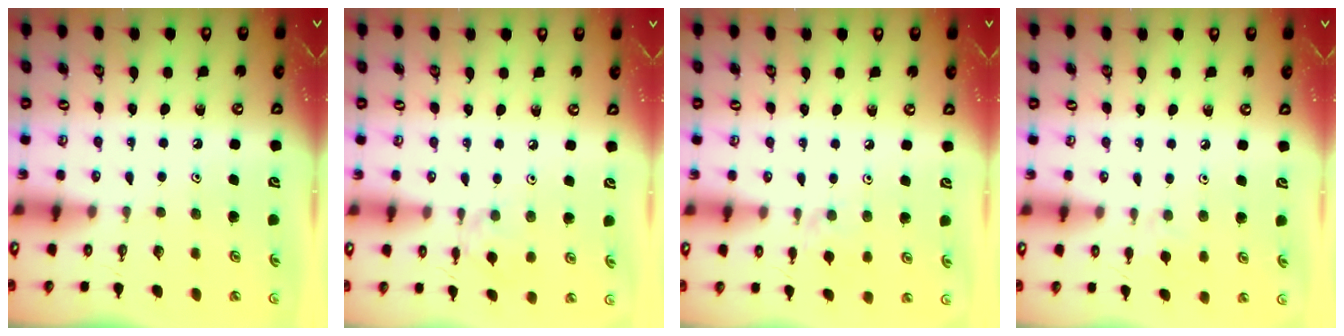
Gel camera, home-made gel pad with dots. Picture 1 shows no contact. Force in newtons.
{"total": 1.4, "press": 1.3, "slide": 0.2}
{"total": 3.4, "press": 3.3, "slide": 0.6}
{"total": 4.7, "press": 4.7, "slide": 0.7}